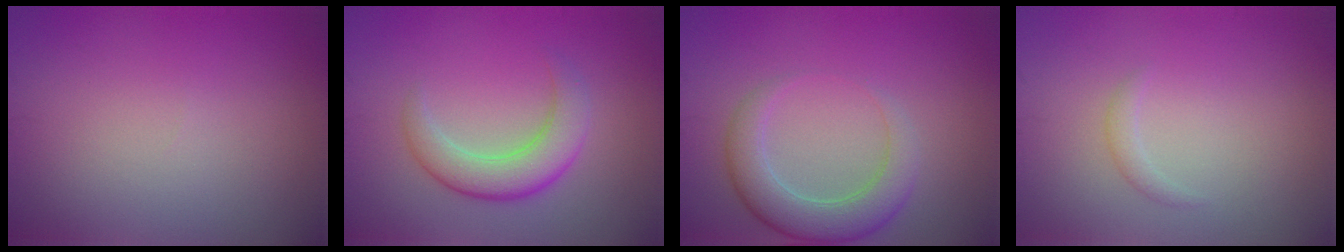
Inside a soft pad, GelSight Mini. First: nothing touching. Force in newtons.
{"total": 4.4, "press": 4.3, "slide": 0.5}
{"total": 4.6, "press": 4.6, "slide": 0.2}
{"total": 0.9, "press": 0.9, "slide": 0.1}